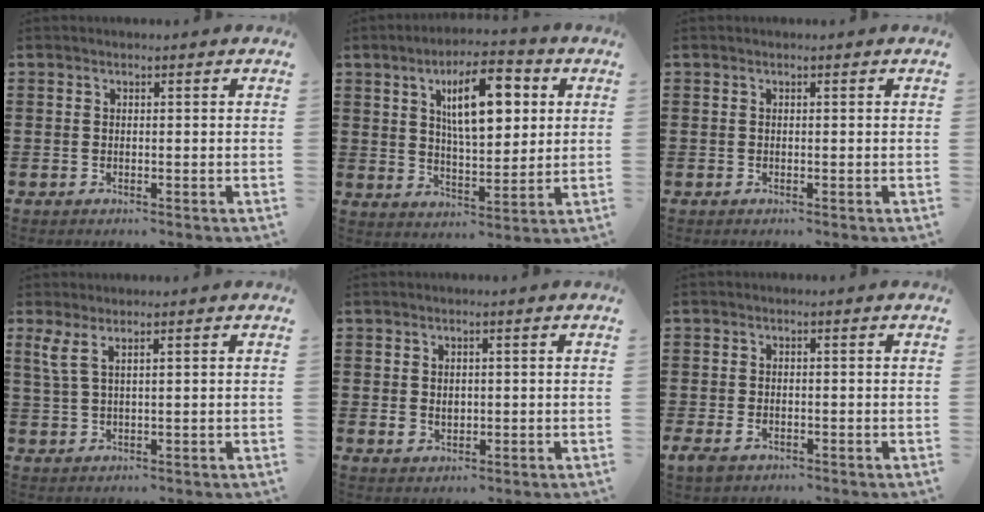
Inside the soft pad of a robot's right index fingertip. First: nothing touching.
{"total": 11.4, "force": [4.1, 4.3, 9.8], "torque": [-0.163, 0.003, 0.065]}
{"total": 0.0}
{"total": 2.5, "force": [1.6, 0.4, 1.9], "torque": [-0.049, -0.002, 0.027]}
{"total": 1.7, "force": [0.4, 1.4, 0.8], "torque": [-0.018, 0.007, 0.007]}
{"total": 1.3, "force": [-0.6, 0.8, 0.7], "torque": [-0.024, -0.003, -0.016]}